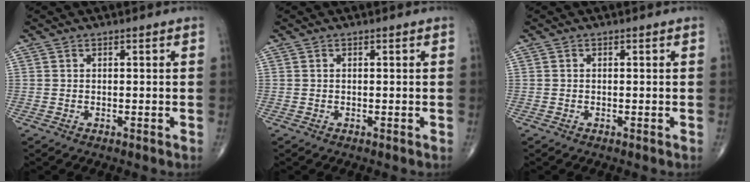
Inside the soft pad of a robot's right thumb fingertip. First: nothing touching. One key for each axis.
{"total": 0.0}
{"total": 0.0}